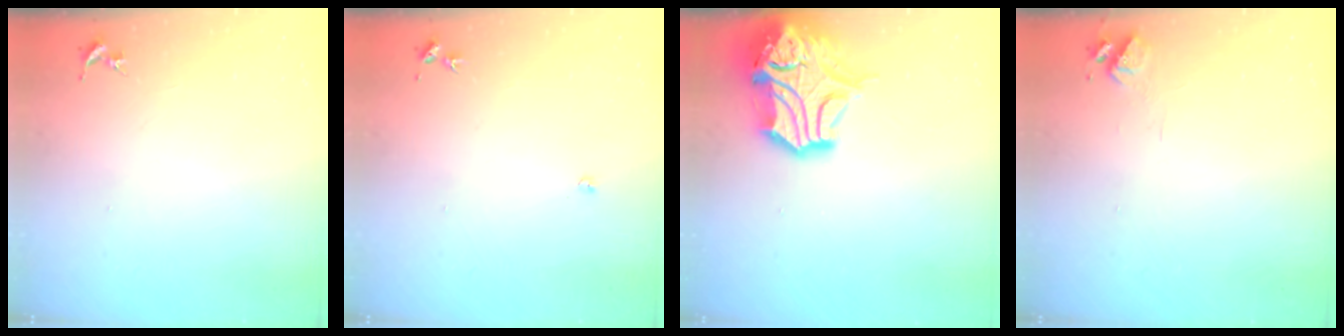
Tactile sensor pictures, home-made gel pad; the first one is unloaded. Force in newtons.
{"total": 2.7, "press": 2.7, "slide": 0.5}
{"total": 17.4, "press": 17.2, "slide": 2.6}
{"total": 6.4, "press": 6.4, "slide": 0.8}